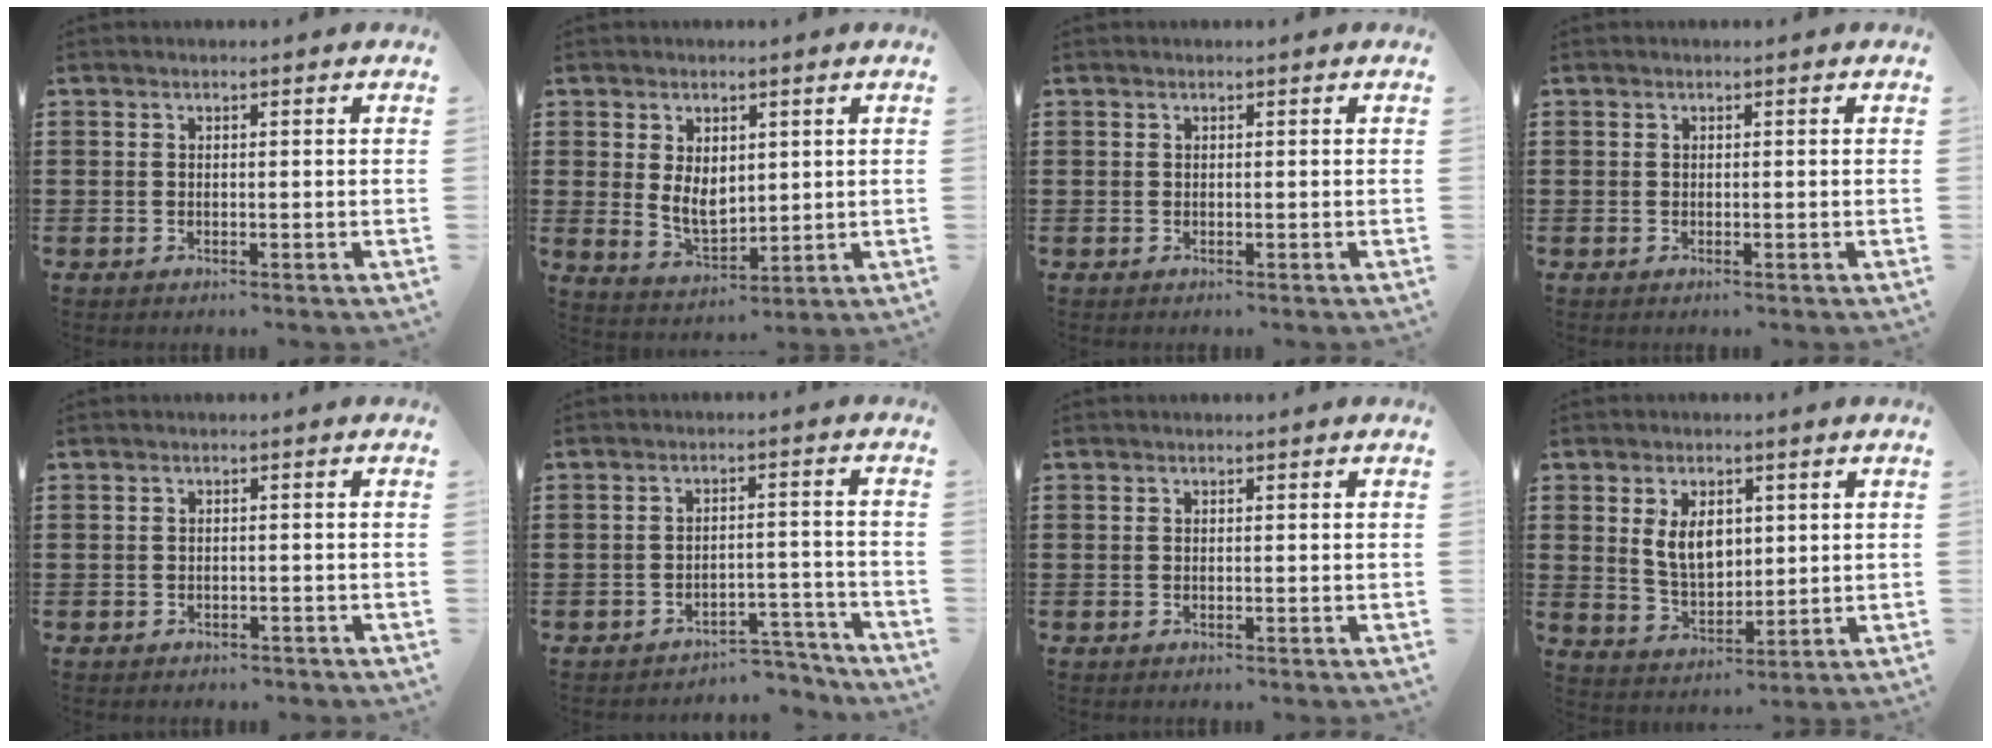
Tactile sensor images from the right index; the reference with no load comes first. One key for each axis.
{"total": 5.4, "fx": 1.4, "fy": 3.7, "fz": 3.7, "tx": -0.069, "ty": 0.006, "tz": 0.027}
{"total": 0.0}
{"total": 0.0}
{"total": 1.0, "fx": -0.8, "fy": 0.5, "fz": -0.1, "tx": -0.003, "ty": 0.004, "tz": -0.020}
{"total": 3.7, "fx": -3.5, "fy": 0.7, "fz": 1.0, "tx": -0.019, "ty": 0.007, "tz": -0.071}
{"total": 0.0}
{"total": 6.3, "fx": 1.8, "fy": 3.9, "fz": 4.7, "tx": -0.088, "ty": 0.006, "tz": 0.028}